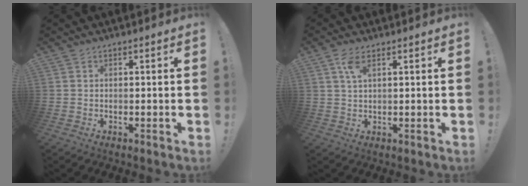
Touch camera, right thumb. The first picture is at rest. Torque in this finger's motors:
{"motor_torque": [0.01, 0.01, 0.42, 0.04, 0.01]}